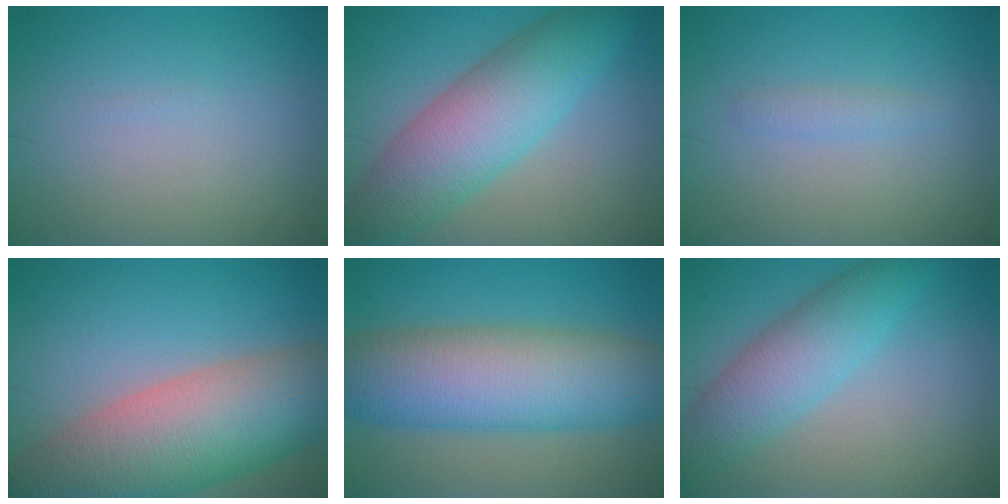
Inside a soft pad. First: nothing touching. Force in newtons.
{"total": 8.4, "press": 8.4, "slide": 0.3}
{"total": 1.1, "press": 1.1, "slide": 0.1}
{"total": 12.6, "press": 12.6, "slide": 0.7}
{"total": 11.2, "press": 11.2, "slide": 0.4}
{"total": 5.3, "press": 5.3, "slide": 0.2}